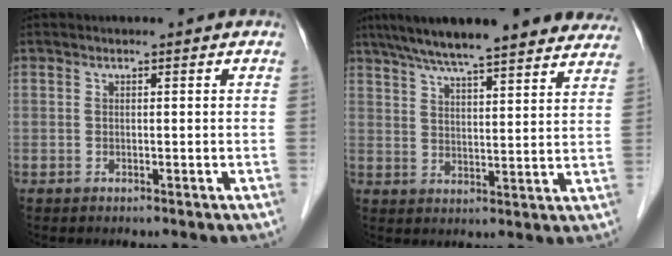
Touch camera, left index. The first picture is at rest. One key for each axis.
{"total": 22.8, "fx": 19.6, "fy": 3.1, "fz": 11.3, "tx": -0.175, "ty": 0.027, "tz": 0.257}